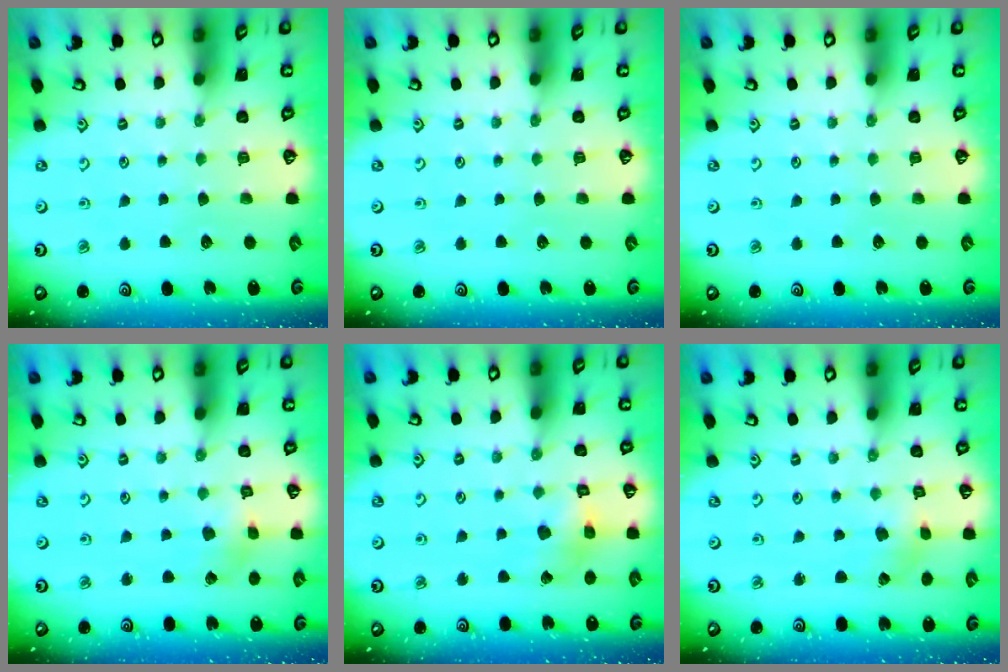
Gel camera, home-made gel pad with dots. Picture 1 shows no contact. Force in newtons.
{"total": 0.0}
{"total": 0.0}
{"total": 2.0, "press": 2.0, "slide": 0.3}
{"total": 6.9, "press": 6.9, "slide": 0.6}
{"total": 1.7, "press": 1.7, "slide": 0.3}